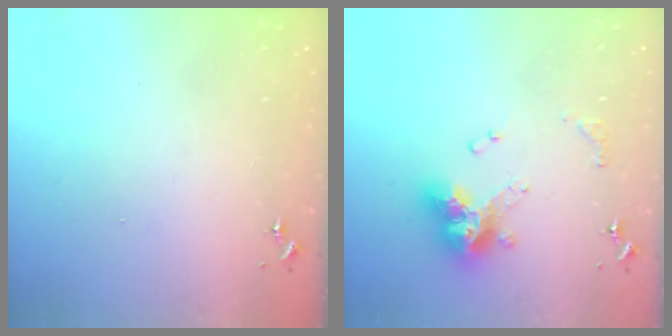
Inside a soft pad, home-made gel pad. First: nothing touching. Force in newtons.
{"total": 14.5, "press": 14.4, "slide": 1.6}